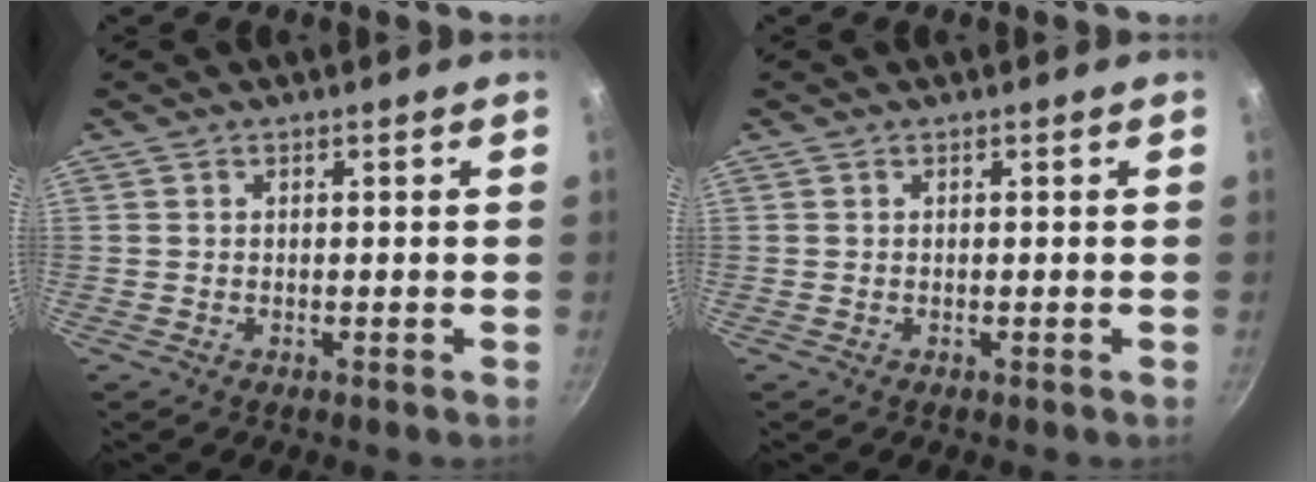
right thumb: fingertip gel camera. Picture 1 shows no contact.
{"total": 0.0}